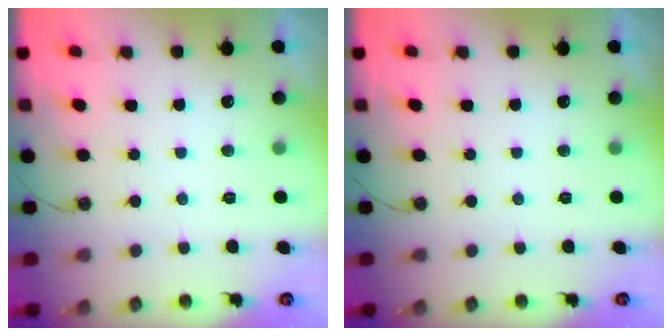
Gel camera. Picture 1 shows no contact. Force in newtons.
{"total": 0.0}